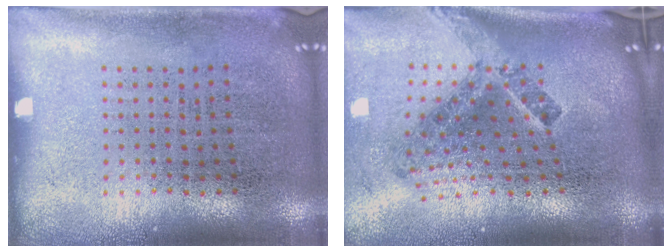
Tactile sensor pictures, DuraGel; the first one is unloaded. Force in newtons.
{"total": 2.9, "press": 1.7, "slide": 2.4}